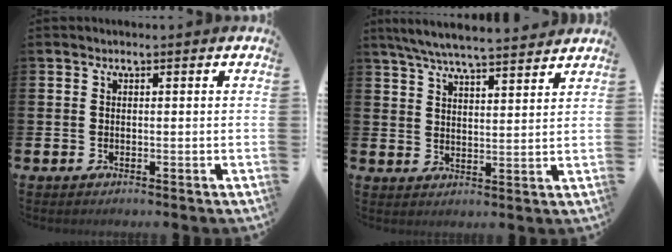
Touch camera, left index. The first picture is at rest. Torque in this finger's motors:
{"motor_torque": [1.05, -1.09, 0.74, 0.21]}